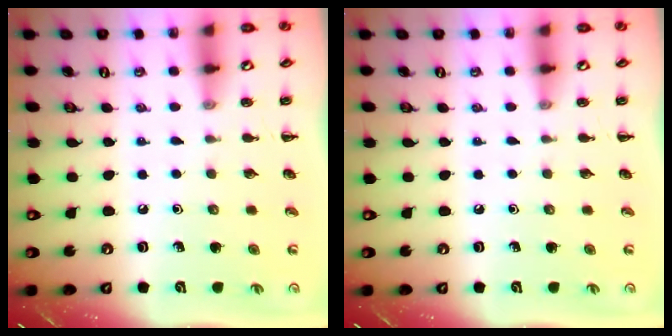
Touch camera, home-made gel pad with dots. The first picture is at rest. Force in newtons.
{"total": 0.0}